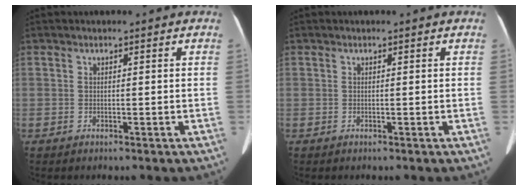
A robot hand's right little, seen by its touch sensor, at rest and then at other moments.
{"total": 0.0}